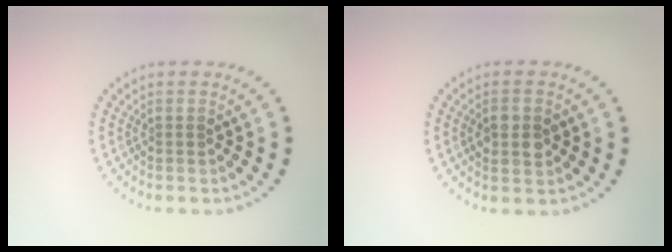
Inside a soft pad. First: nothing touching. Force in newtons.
{"total": 2.4, "press": 2.4, "slide": 0.3}